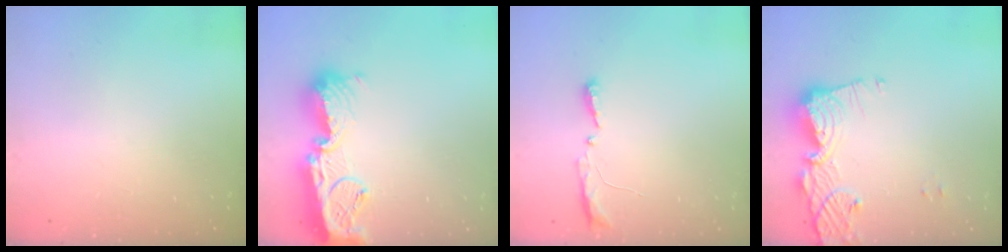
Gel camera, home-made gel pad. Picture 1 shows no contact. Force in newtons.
{"total": 16.6, "press": 16.6, "slide": 1.4}
{"total": 8.2, "press": 5.2, "slide": 6.2}
{"total": 12.7, "press": 12.6, "slide": 1.2}